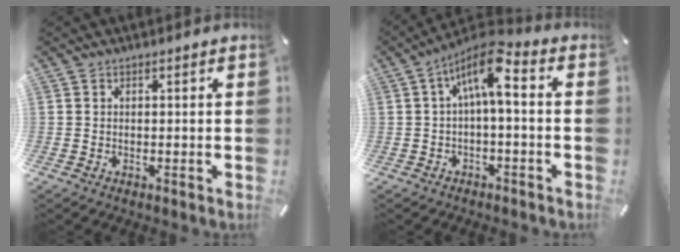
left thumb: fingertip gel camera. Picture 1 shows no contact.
{"total": 9.7, "force": [1.9, 3.8, 8.8], "torque": [-0.155, -0.003, 0.031]}